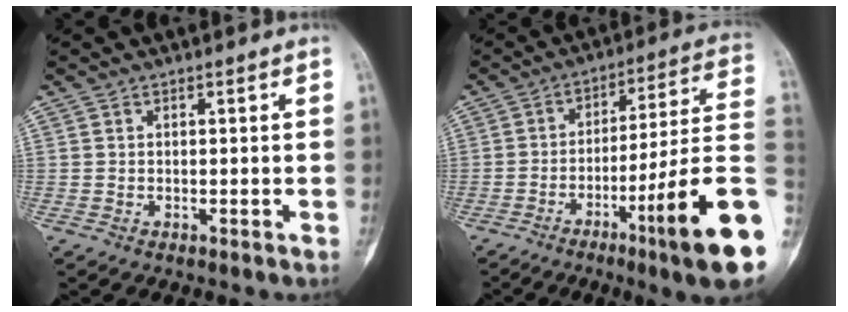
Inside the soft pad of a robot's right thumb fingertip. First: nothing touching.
{"total": 19.4, "force": [-6.7, 0.6, 18.2], "torque": [-0.248, 0.020, -0.107]}